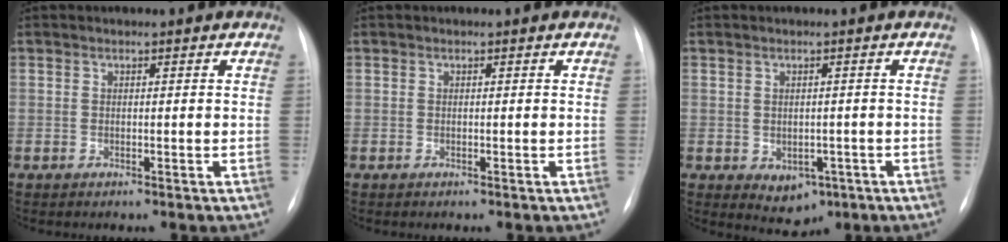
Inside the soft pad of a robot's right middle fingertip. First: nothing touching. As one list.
[{"total": 0.0}, {"total": 4.2, "force": [-1.4, 3.1, 2.4], "torque": [-0.030, 0.003, -0.002]}]